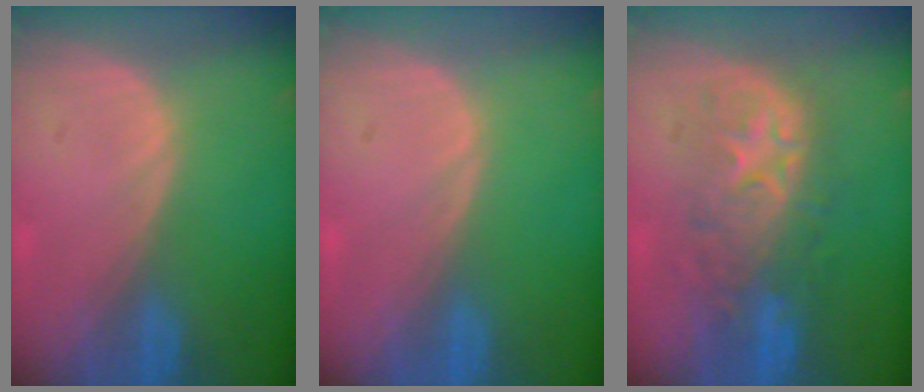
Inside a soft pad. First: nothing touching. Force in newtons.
{"total": 0.0}
{"total": 8.7, "press": 8.6, "slide": 1.7}